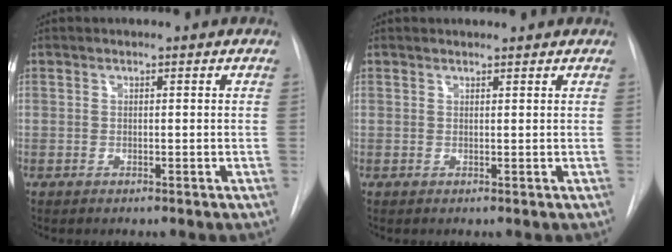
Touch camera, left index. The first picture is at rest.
{"total": 1.5, "force": [1.4, 0.1, 0.2], "torque": [-0.008, 0.008, 0.020]}